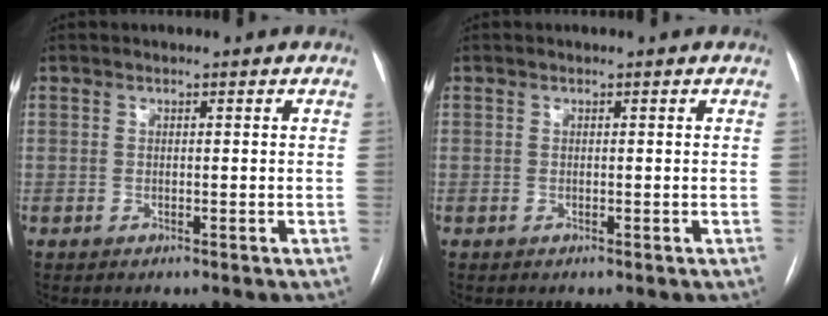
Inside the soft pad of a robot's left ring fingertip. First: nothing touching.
{"total": 0.0}